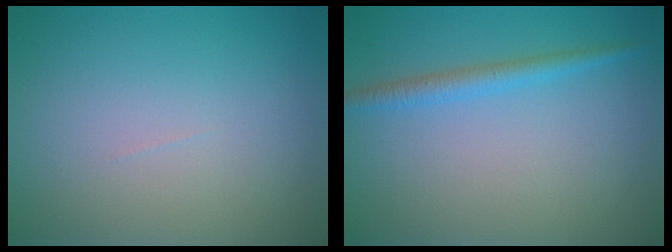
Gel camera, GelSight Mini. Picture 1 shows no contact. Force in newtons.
{"total": 1.9, "press": 1.9, "slide": 0.1}